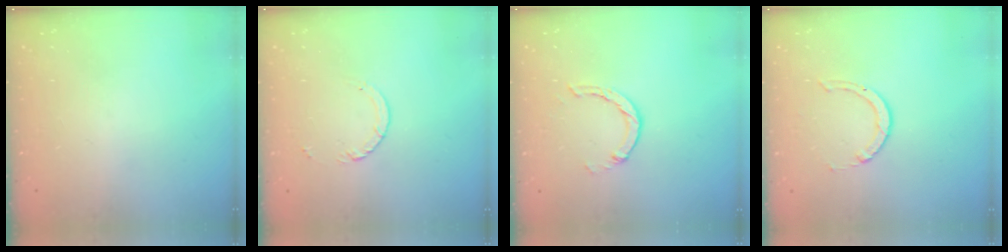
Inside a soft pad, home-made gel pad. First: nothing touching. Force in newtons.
{"total": 3.9, "press": 3.9, "slide": 0.4}
{"total": 2.9, "press": 2.9, "slide": 0.4}
{"total": 2.0, "press": 2.0, "slide": 0.2}